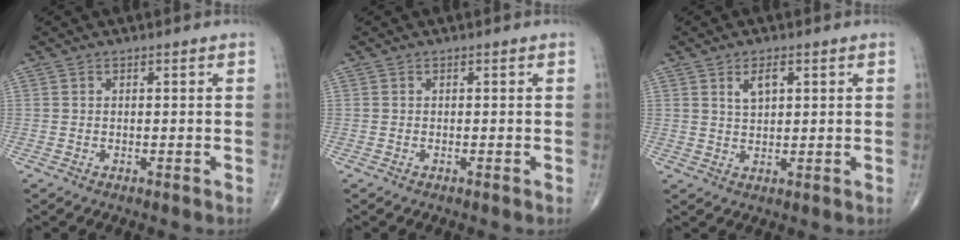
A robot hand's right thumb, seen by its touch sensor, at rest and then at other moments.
{"total": 0.0}
{"total": 3.7, "force": [1.6, 1.8, 2.8], "torque": [-0.044, -0.007, 0.031]}